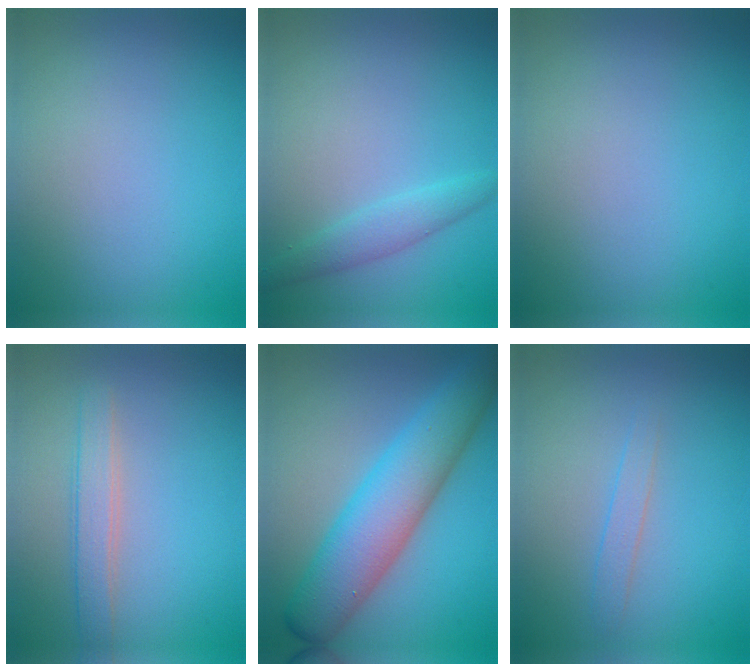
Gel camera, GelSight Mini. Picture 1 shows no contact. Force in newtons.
{"total": 2.0, "press": 2.0, "slide": 0.3}
{"total": 0.0}
{"total": 2.4, "press": 2.4, "slide": 0.2}
{"total": 8.3, "press": 8.3, "slide": 0.1}
{"total": 1.2, "press": 1.2, "slide": 0.0}